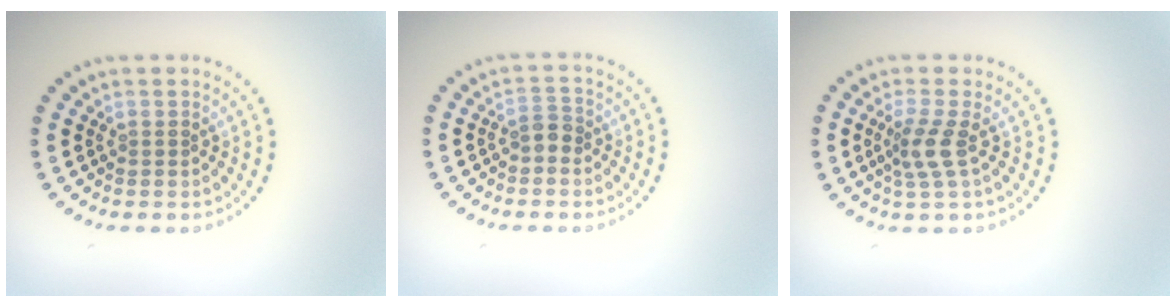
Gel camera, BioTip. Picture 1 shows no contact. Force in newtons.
{"total": 1.3, "press": 1.2, "slide": 0.6}
{"total": 2.4, "press": 1.8, "slide": 1.6}